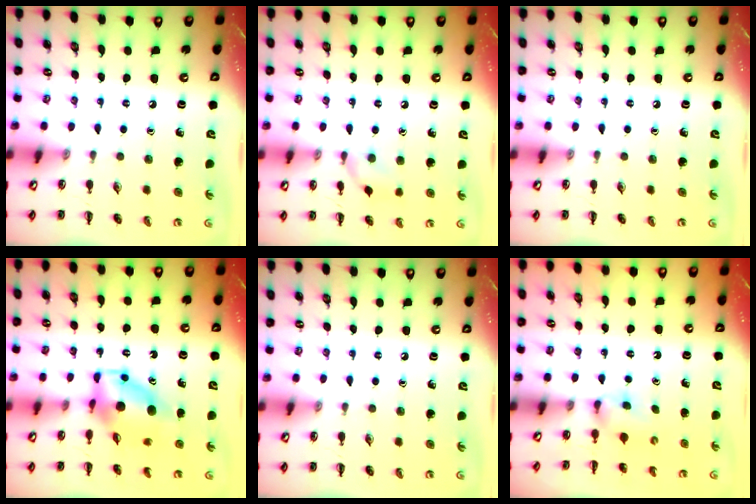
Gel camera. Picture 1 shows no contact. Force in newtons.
{"total": 7.4, "press": 7.2, "slide": 1.9}
{"total": 0.0}
{"total": 5.8, "press": 5.6, "slide": 1.6}
{"total": 0.0}
{"total": 2.4, "press": 2.3, "slide": 0.9}